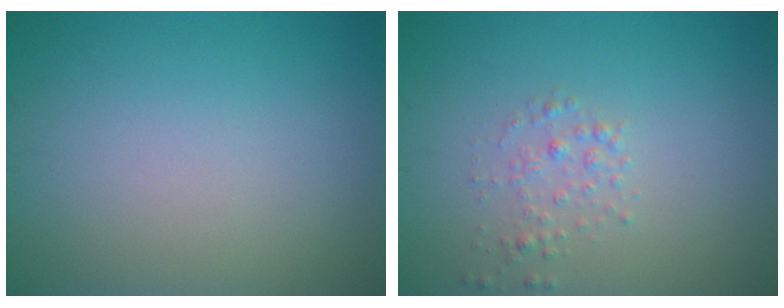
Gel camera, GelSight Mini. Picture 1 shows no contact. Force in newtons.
{"total": 1.4, "press": 1.4, "slide": 0.0}